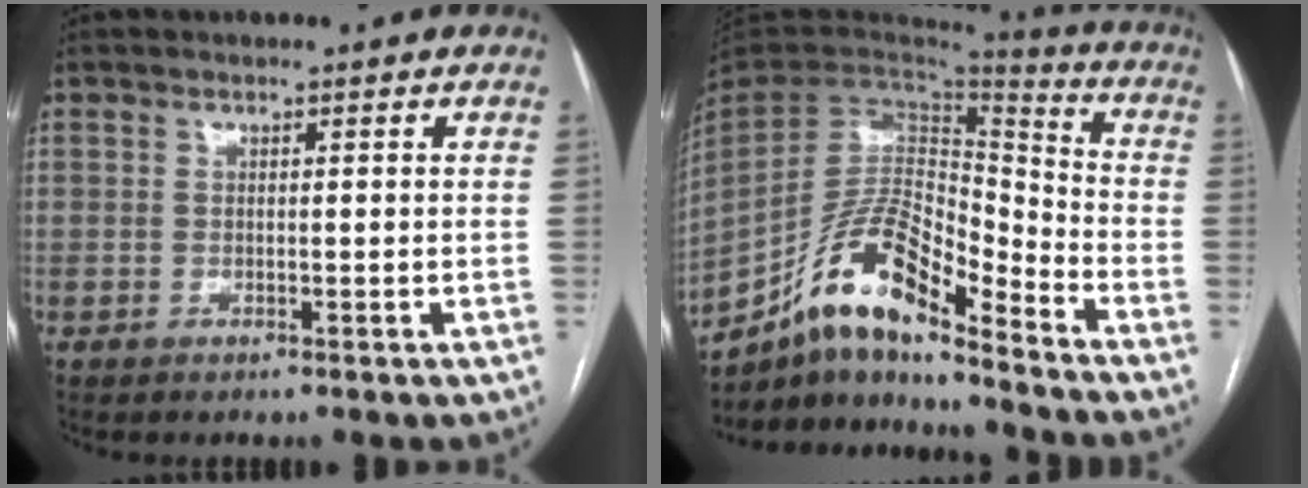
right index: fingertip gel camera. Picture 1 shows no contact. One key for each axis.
{"total": 15.5, "fx": -11.3, "fy": 3.8, "fz": 10.0, "tx": -0.190, "ty": 0.025, "tz": -0.204}